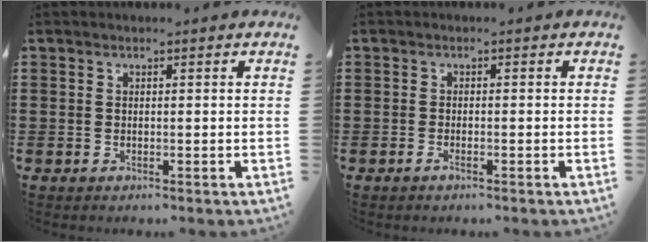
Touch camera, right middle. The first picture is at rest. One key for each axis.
{"total": 0.9, "fx": -0.5, "fy": 0.2, "fz": 0.7, "tx": -0.015, "ty": -0.003, "tz": -0.009}